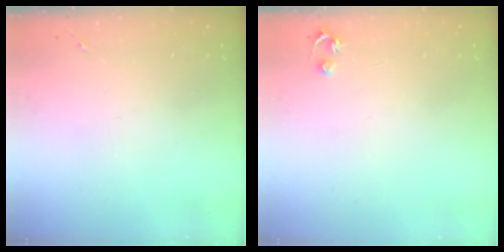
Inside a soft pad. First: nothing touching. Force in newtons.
{"total": 3.5, "press": 3.5, "slide": 0.3}